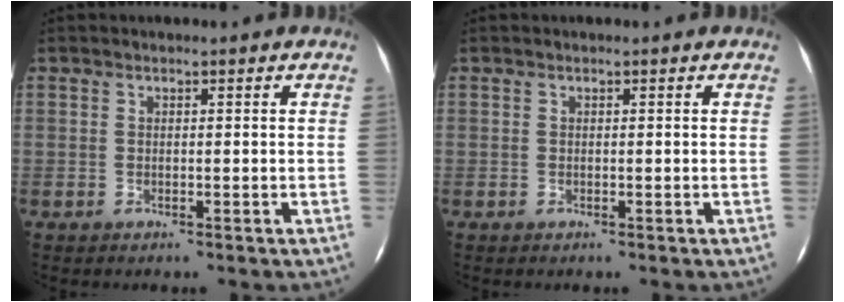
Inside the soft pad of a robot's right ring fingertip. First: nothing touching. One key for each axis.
{"total": 0.0}